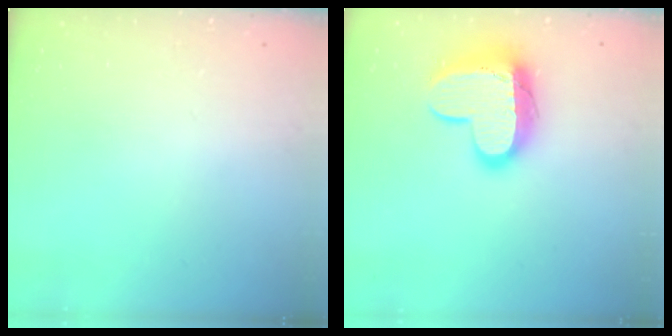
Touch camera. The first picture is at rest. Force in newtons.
{"total": 14.3, "press": 14.3, "slide": 1.2}